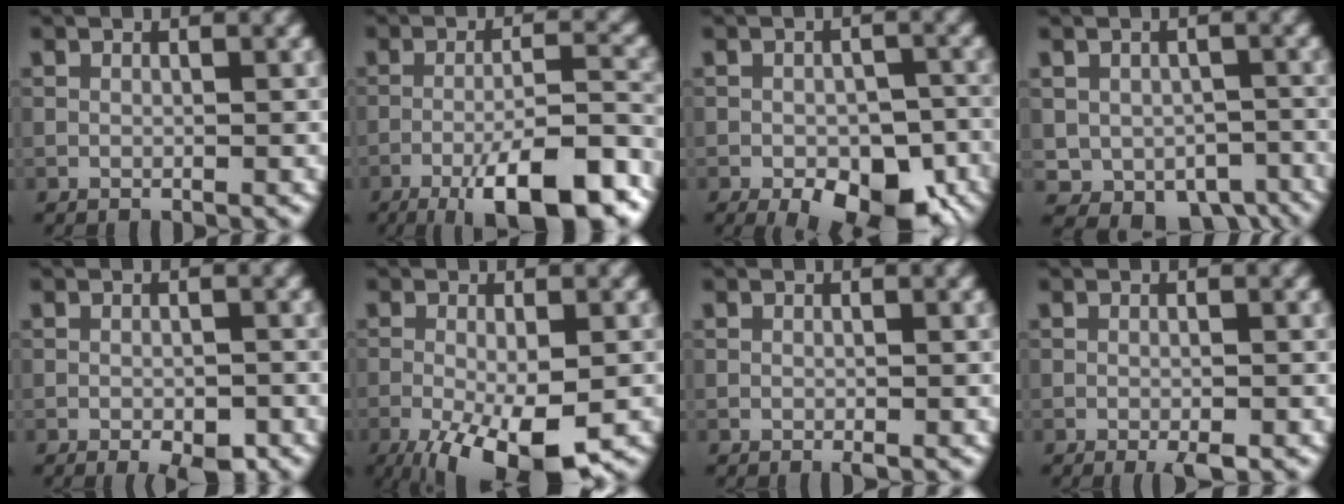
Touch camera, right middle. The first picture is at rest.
{"total": 11.6, "force": [-7.0, 2.6, 8.8], "torque": [-0.137, 0.002, -0.110]}
{"total": 8.8, "force": [-4.6, 4.2, 6.3], "torque": [-0.088, -0.015, -0.058]}
{"total": 5.5, "force": [-2.1, 4.2, 2.7], "torque": [-0.036, -0.028, -0.020]}
{"total": 3.1, "force": [-1.8, 1.1, 2.2], "torque": [-0.028, -0.002, -0.023]}
{"total": 8.3, "force": [-3.9, 2.4, 6.9], "torque": [-0.123, -0.016, -0.059]}
{"total": 0.5, "force": [-0.3, 0.0, 0.4], "torque": [-0.006, -0.003, -0.005]}
{"total": 1.8, "force": [-1.1, 0.3, 1.4], "torque": [-0.021, -0.003, -0.017]}